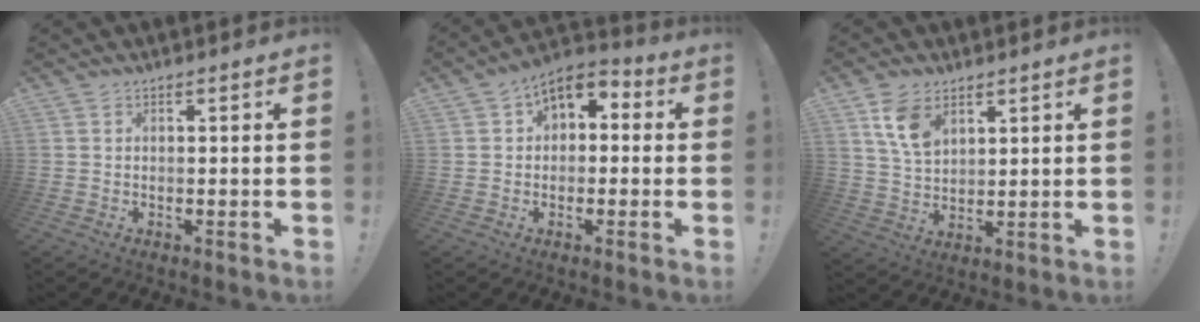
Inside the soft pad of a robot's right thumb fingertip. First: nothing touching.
{"total": 6.5, "force": [1.8, 4.9, 3.9], "torque": [-0.060, 0.004, 0.038]}
{"total": 9.0, "force": [5.0, 5.4, 5.2], "torque": [-0.096, -0.012, 0.097]}